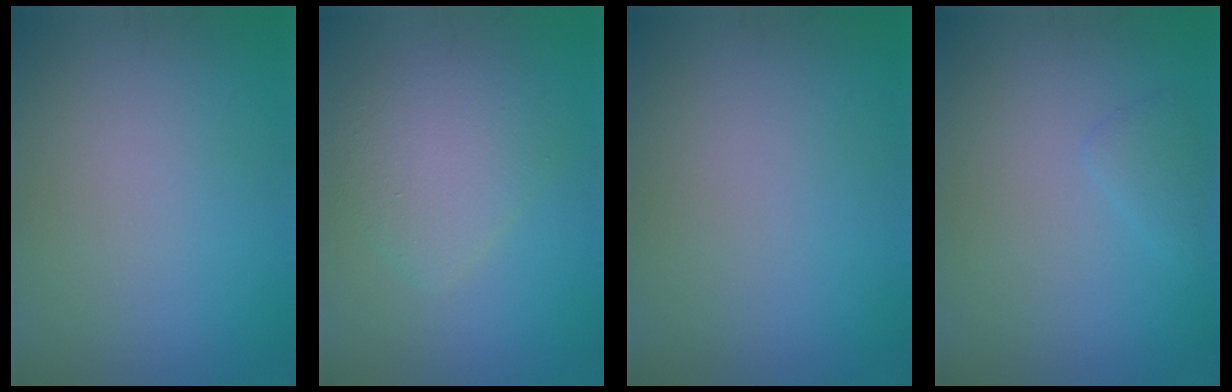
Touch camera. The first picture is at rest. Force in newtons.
{"total": 3.6, "press": 3.6, "slide": 0.2}
{"total": 0.0}
{"total": 1.1, "press": 1.1, "slide": 0.1}